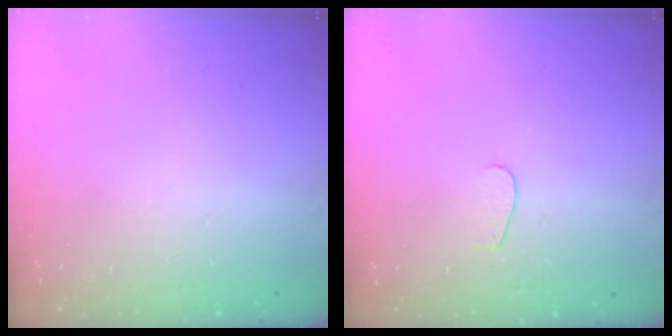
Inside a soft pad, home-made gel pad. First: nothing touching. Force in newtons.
{"total": 3.7, "press": 3.7, "slide": 0.4}